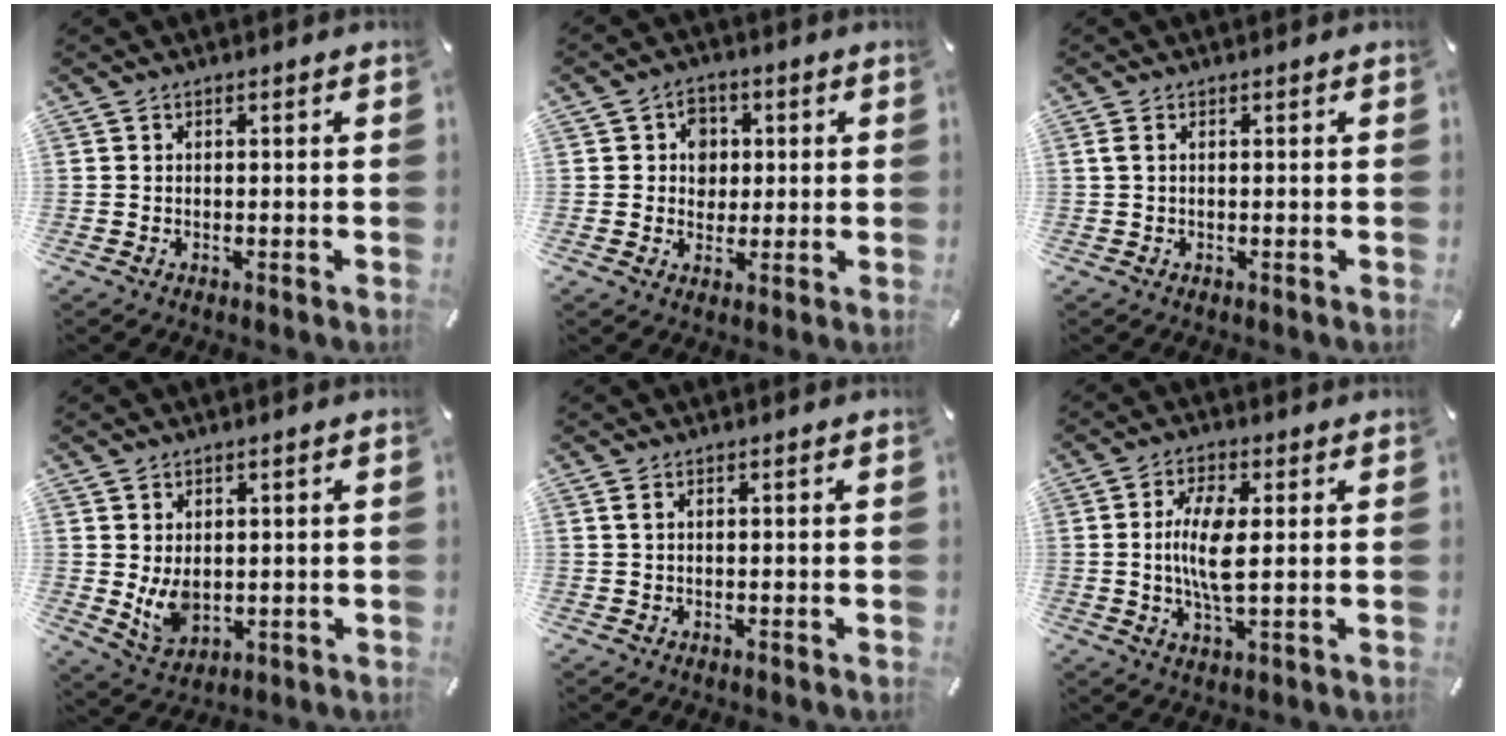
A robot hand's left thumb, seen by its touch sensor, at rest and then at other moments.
{"total": 5.8, "force": [0.9, 5.4, 2.1], "torque": [-0.022, 0.000, 0.010]}
{"total": 0.9, "force": [0.0, 0.2, 0.9], "torque": [-0.018, -0.001, 0.000]}
{"total": 6.3, "force": [1.0, 4.9, 3.8], "torque": [-0.084, -0.012, 0.018]}
{"total": 0.8, "force": [0.3, 0.1, 0.7], "torque": [-0.015, 0.000, 0.005]}
{"total": 8.6, "force": [0.6, 2.9, 8.0], "torque": [-0.178, -0.008, 0.004]}